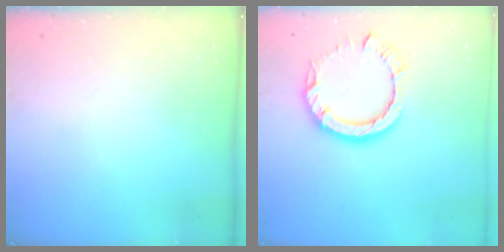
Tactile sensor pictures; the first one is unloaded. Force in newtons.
{"total": 8.9, "press": 8.9, "slide": 1.0}